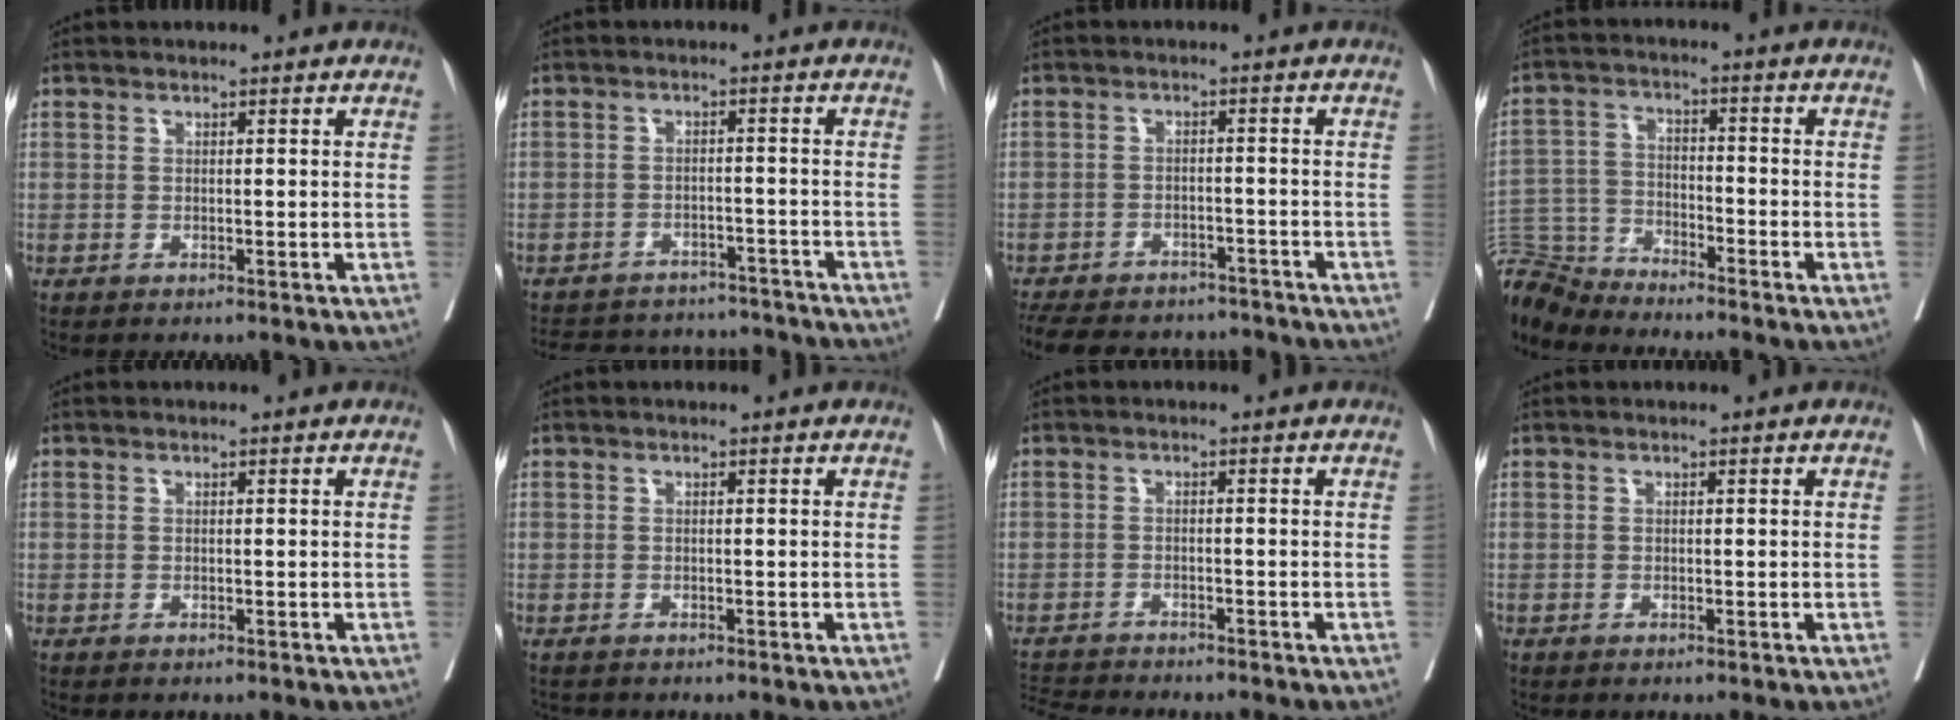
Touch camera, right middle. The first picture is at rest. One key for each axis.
{"total": 15.8, "fx": -14.6, "fy": 4.9, "fz": 3.6, "tx": -0.077, "ty": 0.015, "tz": -0.188}
{"total": 16.3, "fx": -14.3, "fy": 6.1, "fz": 5.2, "tx": -0.128, "ty": -0.002, "tz": -0.189}
{"total": 8.9, "fx": -8.9, "fy": 0.3, "fz": -0.1, "tx": -0.003, "ty": 0.009, "tz": -0.175}
{"total": 0.0}
{"total": 1.1, "fx": -1.1, "fy": 0.3, "fz": 0.2, "tx": -0.008, "ty": -0.003, "tz": -0.018}
{"total": 7.6, "fx": -7.3, "fy": 0.6, "fz": 2.0, "tx": -0.025, "ty": -0.006, "tz": -0.112}
{"total": 0.0}